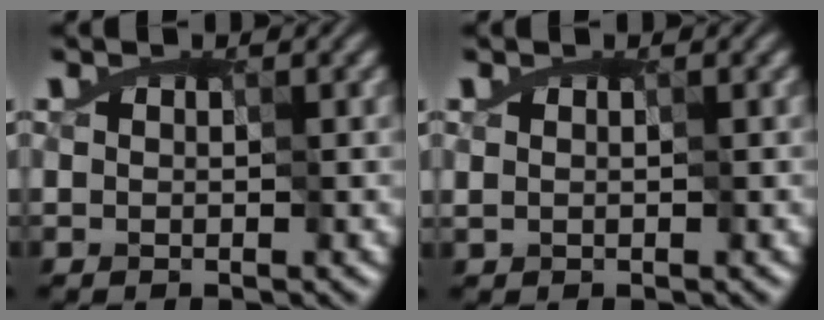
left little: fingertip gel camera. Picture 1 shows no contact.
{"total": 0.0}